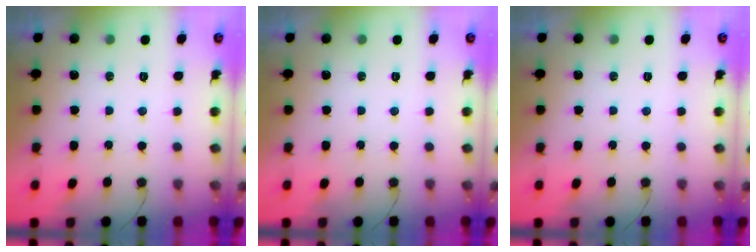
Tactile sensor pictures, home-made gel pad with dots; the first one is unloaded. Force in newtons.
{"total": 0.0}
{"total": 0.0}